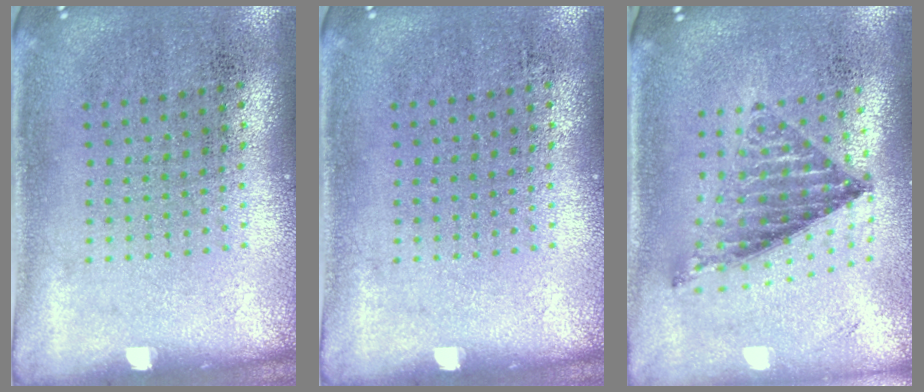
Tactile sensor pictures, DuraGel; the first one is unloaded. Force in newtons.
{"total": 0.0}
{"total": 0.9, "press": 0.9, "slide": 0.3}